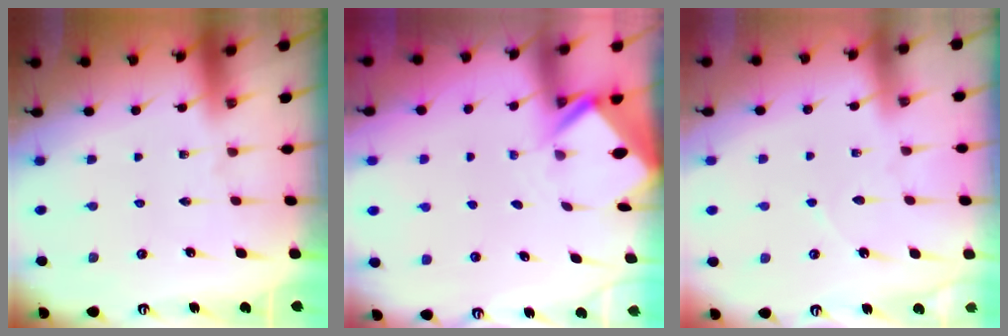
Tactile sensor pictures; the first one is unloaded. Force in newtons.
{"total": 2.4, "press": 2.4, "slide": 0.1}
{"total": 3.7, "press": 3.7, "slide": 0.4}